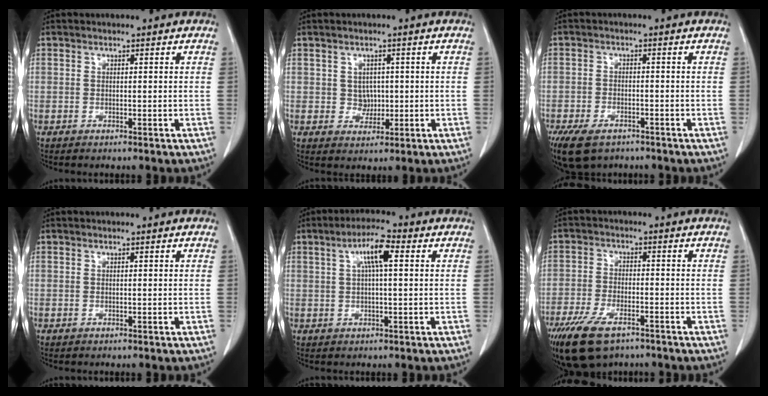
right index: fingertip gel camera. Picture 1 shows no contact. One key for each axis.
{"total": 3.7, "fx": 0.3, "fy": 3.4, "fz": 1.6, "tx": -0.020, "ty": 0.009, "tz": 0.012}
{"total": 10.9, "fx": -7.1, "fy": 5.9, "fz": 5.7, "tx": -0.129, "ty": -0.007, "tz": -0.110}
{"total": 0.0}
{"total": 6.0, "fx": 1.8, "fy": 1.2, "fz": 5.6, "tx": -0.107, "ty": 0.015, "tz": 0.033}
{"total": 11.1, "fx": -7.3, "fy": 4.7, "fz": 6.9, "tx": -0.138, "ty": -0.013, "tz": -0.126}